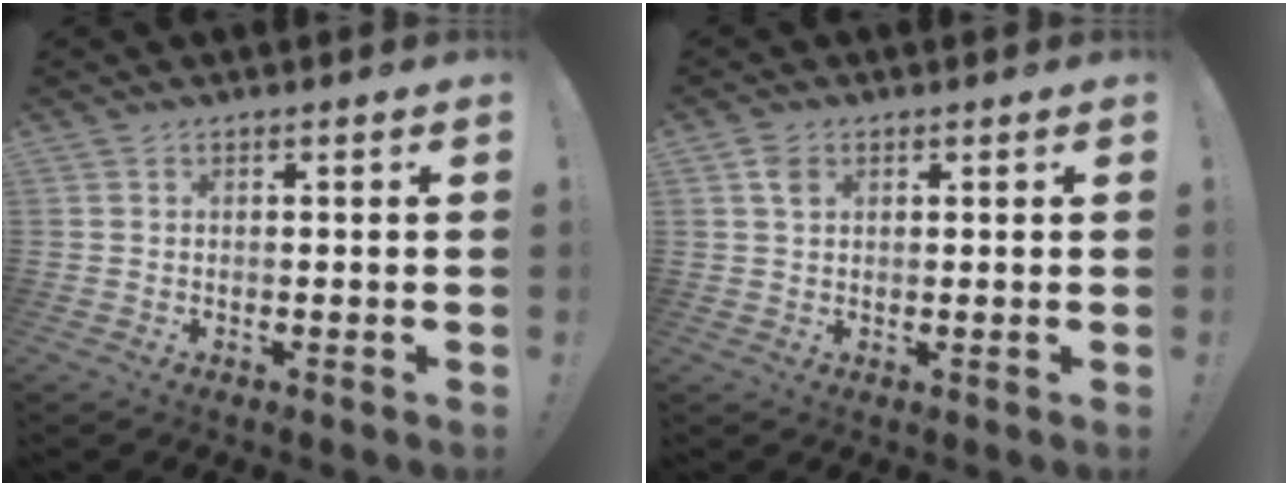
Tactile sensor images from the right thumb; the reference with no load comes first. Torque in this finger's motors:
{"motor_torque": [0.03, -0.02, 0.03, 0.25, 0.00]}